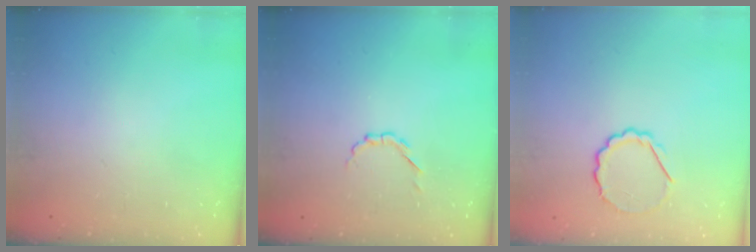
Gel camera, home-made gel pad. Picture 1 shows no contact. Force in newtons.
{"total": 2.9, "press": 2.7, "slide": 1.1}
{"total": 5.4, "press": 5.2, "slide": 1.3}